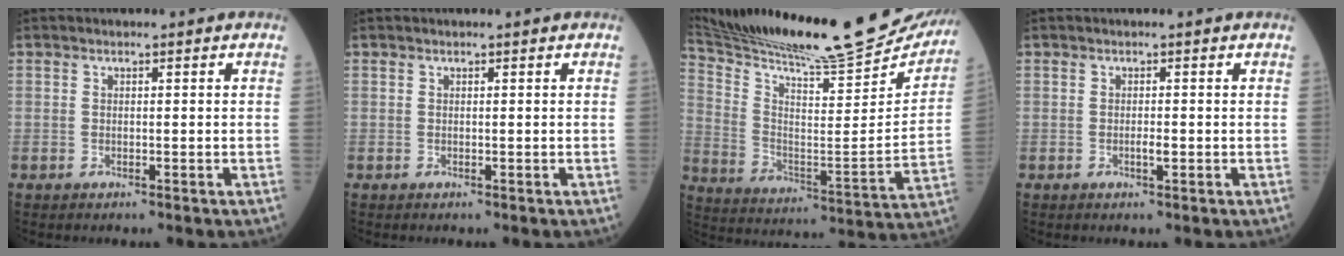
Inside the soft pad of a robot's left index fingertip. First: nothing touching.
{"total": 0.0}
{"total": 28.5, "force": [25.7, 1.7, 12.1], "torque": [-0.217, -0.077, 0.367]}
{"total": 1.0, "force": [-0.3, 0.1, 1.0], "torque": [-0.020, -0.001, -0.004]}